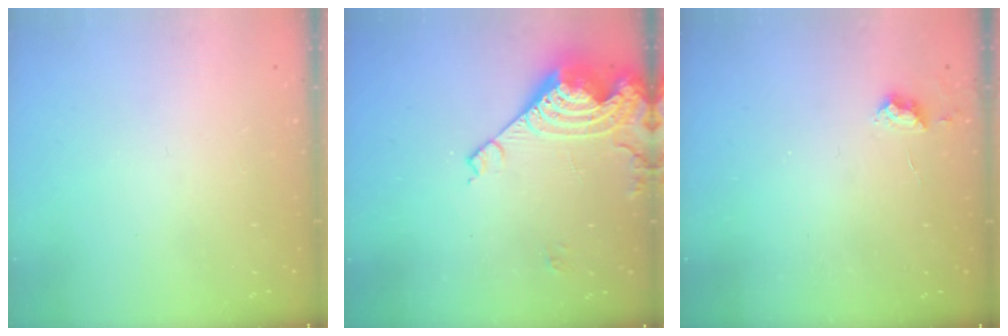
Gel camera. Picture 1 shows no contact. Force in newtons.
{"total": 12.9, "press": 12.8, "slide": 1.4}
{"total": 4.4, "press": 4.3, "slide": 0.6}